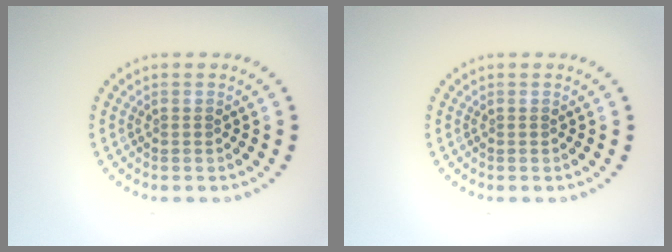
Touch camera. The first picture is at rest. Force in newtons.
{"total": 0.0}